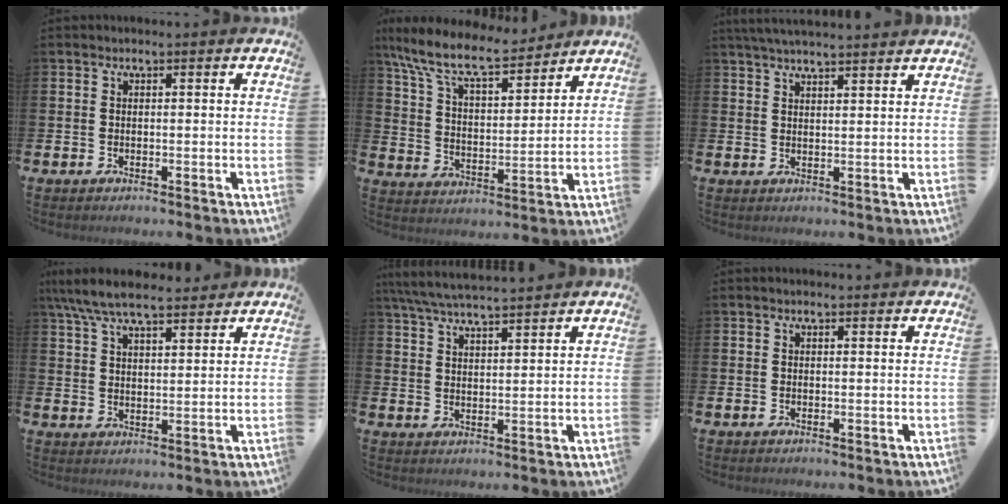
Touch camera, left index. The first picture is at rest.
{"total": 10.4, "force": [9.0, 2.6, 4.4], "torque": [-0.122, -0.051, 0.158]}
{"total": 3.9, "force": [3.7, -0.1, 1.0], "torque": [-0.023, -0.011, 0.068]}
{"total": 7.7, "force": [6.9, 1.8, 2.9], "torque": [-0.079, -0.022, 0.127]}
{"total": 5.7, "force": [5.4, 0.1, 1.7], "torque": [-0.050, -0.024, 0.098]}
{"total": 0.5, "force": [0.5, 0.0, 0.2], "torque": [0.008, -0.003, 0.006]}